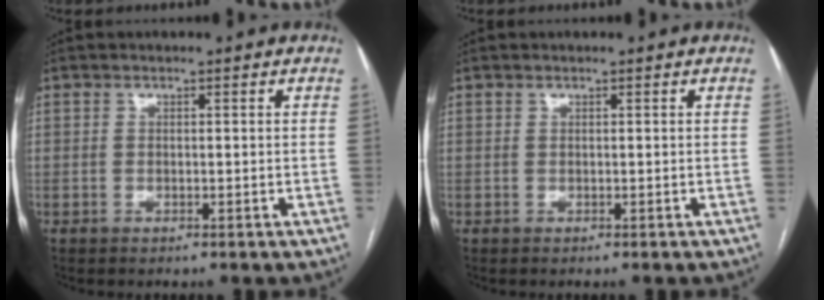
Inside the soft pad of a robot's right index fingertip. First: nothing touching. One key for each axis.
{"total": 0.0}